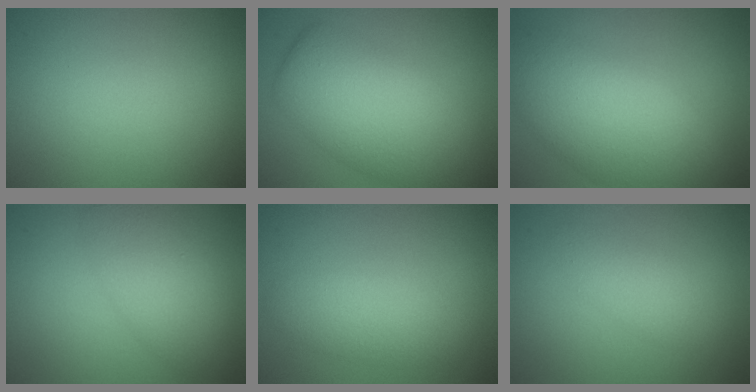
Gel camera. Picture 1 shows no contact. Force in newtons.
{"total": 8.7, "press": 8.7, "slide": 0.5}
{"total": 8.6, "press": 8.6, "slide": 0.5}
{"total": 4.7, "press": 4.7, "slide": 0.1}
{"total": 3.0, "press": 3.0, "slide": 0.2}
{"total": 2.4, "press": 2.4, "slide": 0.1}